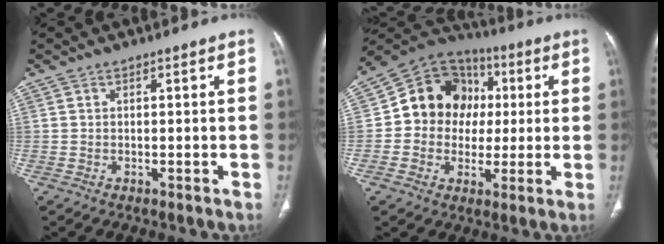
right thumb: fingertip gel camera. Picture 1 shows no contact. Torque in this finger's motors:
{"motor_torque": [1.44, 1.76, 0.61, -0.85, 0.05]}